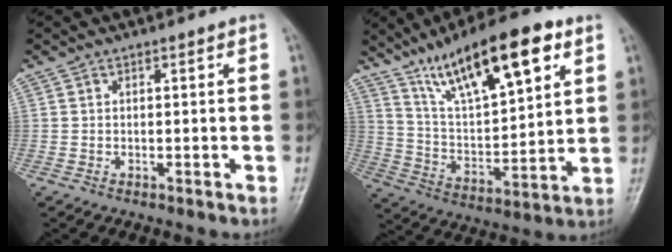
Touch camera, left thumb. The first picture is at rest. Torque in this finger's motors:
{"motor_torque": [1.58, 1.58, 1.67, -1.10, 0.22]}